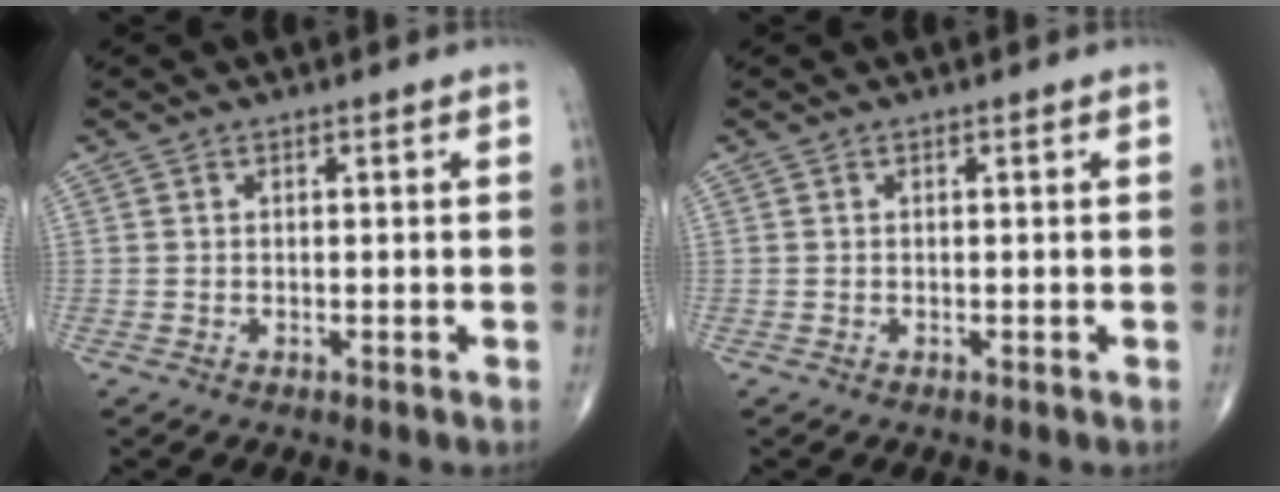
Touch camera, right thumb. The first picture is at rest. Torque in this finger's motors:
{"motor_torque": [-0.15, 0.15, -0.20, -0.04, 0.00]}